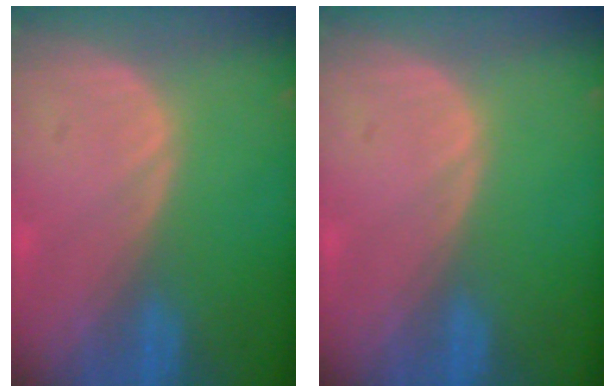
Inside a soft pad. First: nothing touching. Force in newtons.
{"total": 0.0}